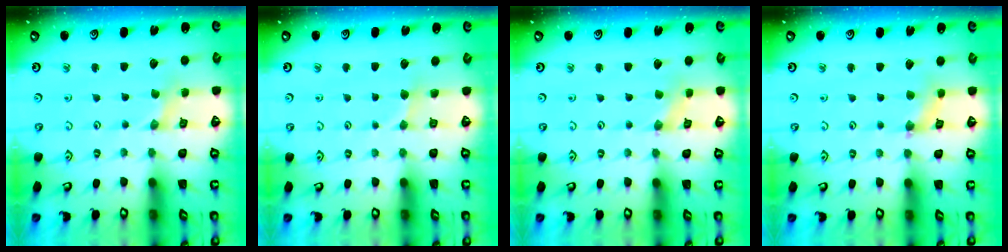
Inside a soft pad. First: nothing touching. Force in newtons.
{"total": 2.0, "press": 2.0, "slide": 0.1}
{"total": 0.0}
{"total": 2.4, "press": 2.4, "slide": 0.2}